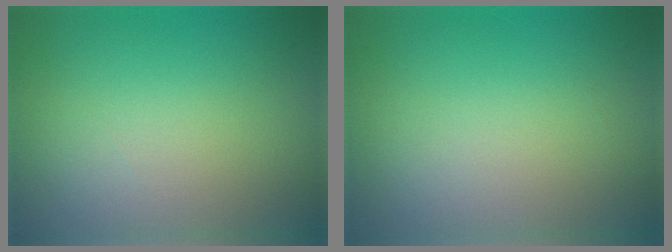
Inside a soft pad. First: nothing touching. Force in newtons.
{"total": 0.0}